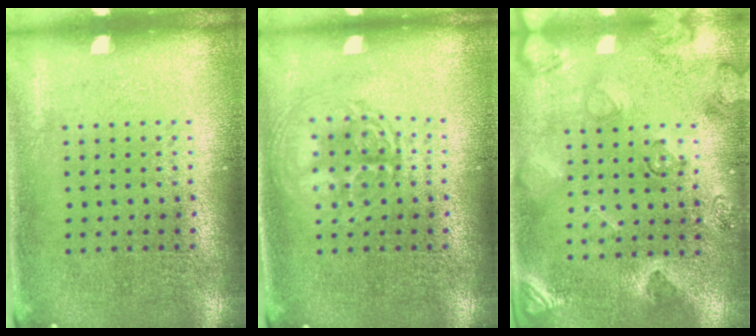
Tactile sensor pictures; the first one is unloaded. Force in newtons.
{"total": 1.4, "press": 1.4, "slide": 0.1}
{"total": 2.3, "press": 1.9, "slide": 1.3}